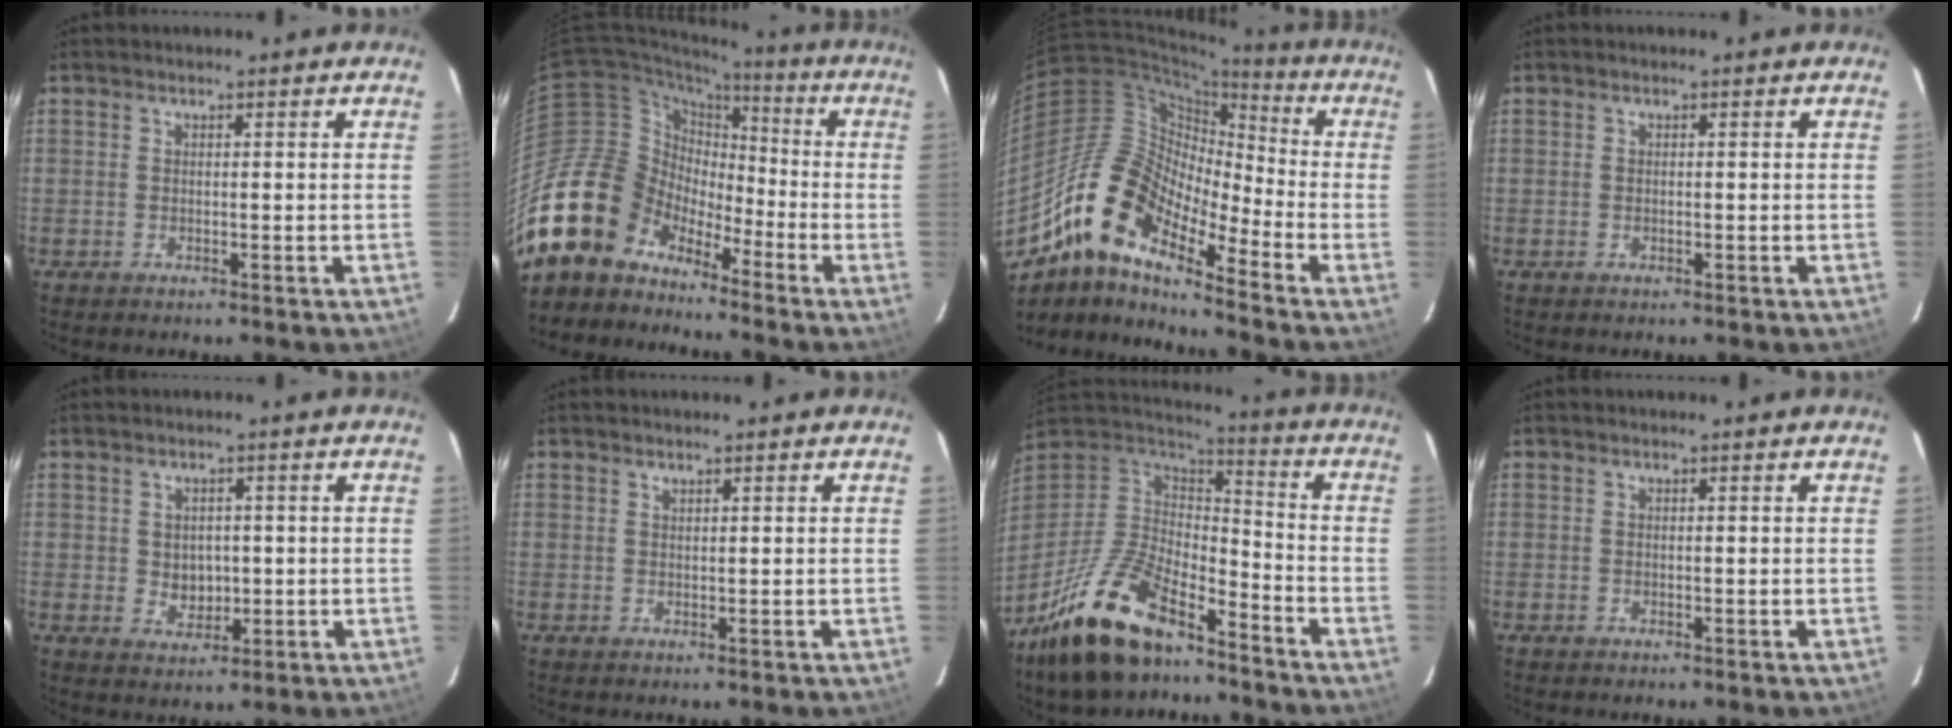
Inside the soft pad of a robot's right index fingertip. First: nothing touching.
{"total": 17.0, "force": [-12.5, 10.5, 4.7], "torque": [-0.105, 0.025, -0.233]}
{"total": 15.8, "force": [-10.4, 5.0, 10.7], "torque": [-0.173, 0.001, -0.215]}
{"total": 0.0}
{"total": 4.0, "force": [0.0, 3.5, 2.0], "torque": [-0.032, 0.000, 0.007]}
{"total": 0.6, "force": [0.6, 0.2, 0.1], "torque": [-0.002, 0.001, 0.011]}
{"total": 20.8, "force": [-14.8, 8.1, 12.2], "torque": [-0.256, -0.018, -0.266]}
{"total": 0.0}